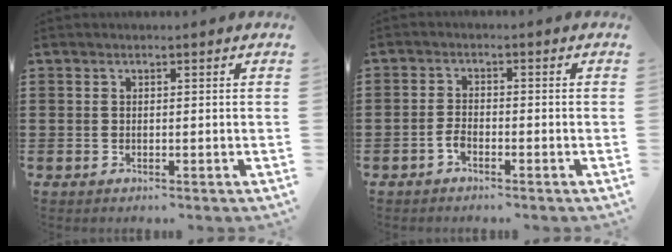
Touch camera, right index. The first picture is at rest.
{"total": 2.1, "force": [-1.3, 0.8, 1.5], "torque": [-0.039, -0.005, -0.026]}